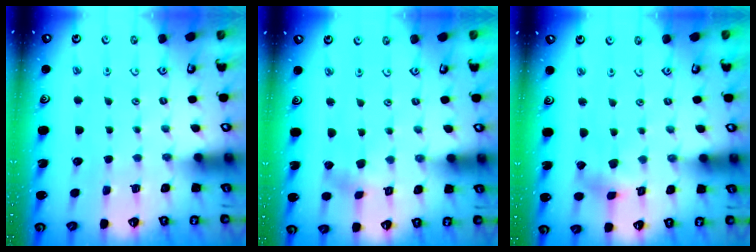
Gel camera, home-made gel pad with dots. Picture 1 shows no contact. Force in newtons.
{"total": 1.7, "press": 1.7, "slide": 0.2}
{"total": 2.6, "press": 2.6, "slide": 0.5}